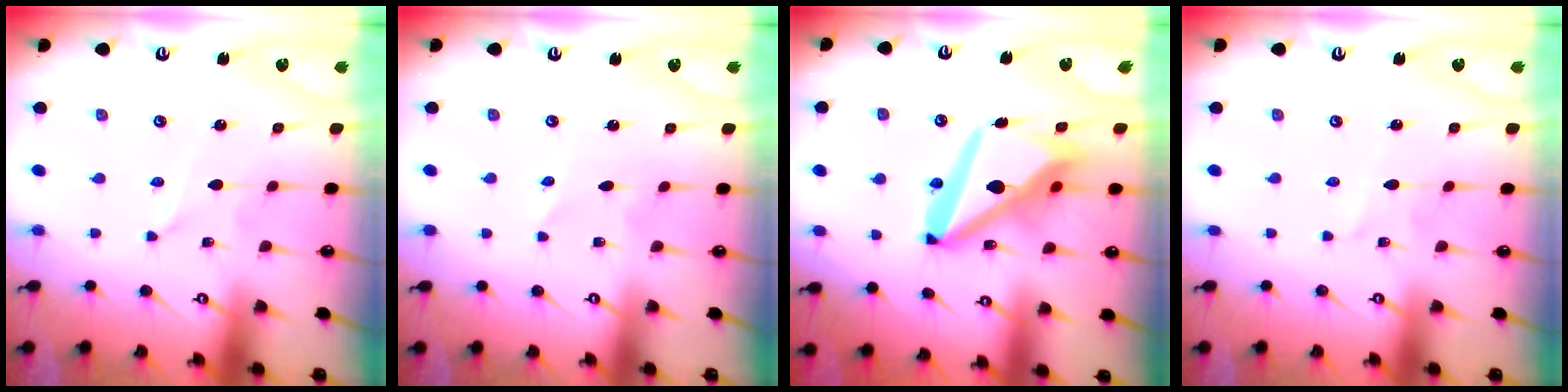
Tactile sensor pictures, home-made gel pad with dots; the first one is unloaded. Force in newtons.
{"total": 3.5, "press": 3.5, "slide": 0.3}
{"total": 17.5, "press": 17.4, "slide": 2.0}
{"total": 1.7, "press": 1.6, "slide": 0.2}